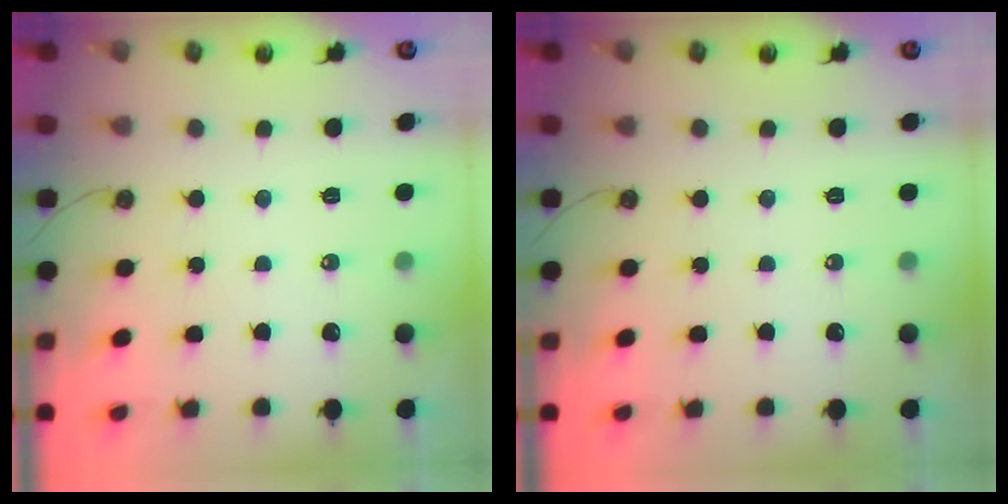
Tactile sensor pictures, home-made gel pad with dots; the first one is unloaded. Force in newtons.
{"total": 0.0}